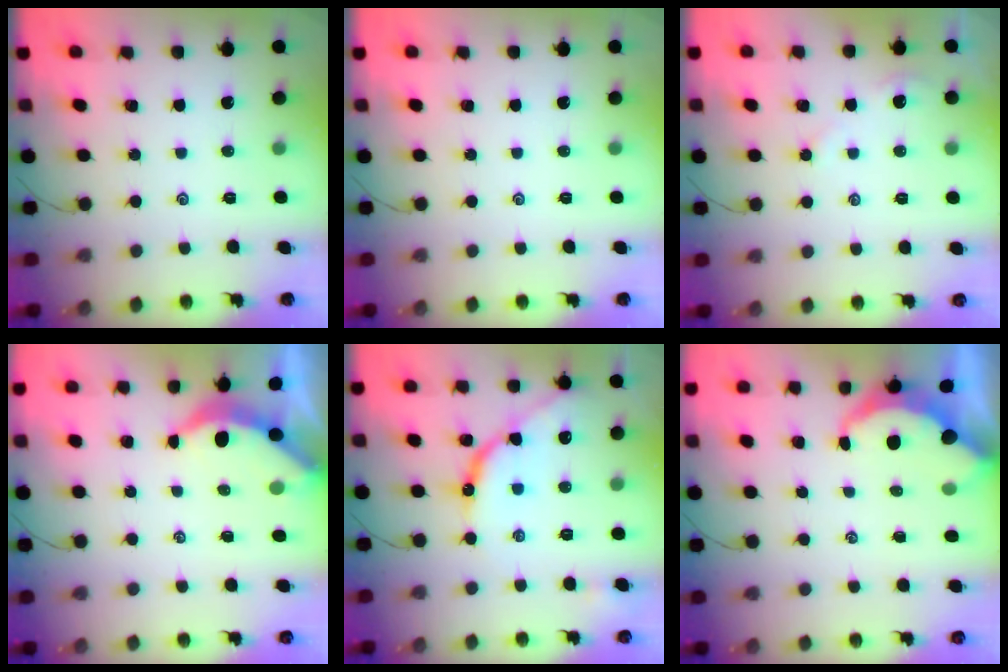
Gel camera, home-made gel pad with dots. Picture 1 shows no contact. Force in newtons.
{"total": 0.0}
{"total": 2.8, "press": 2.8, "slide": 0.4}
{"total": 4.7, "press": 4.7, "slide": 0.5}
{"total": 9.9, "press": 9.9, "slide": 1.0}
{"total": 4.9, "press": 4.8, "slide": 0.5}